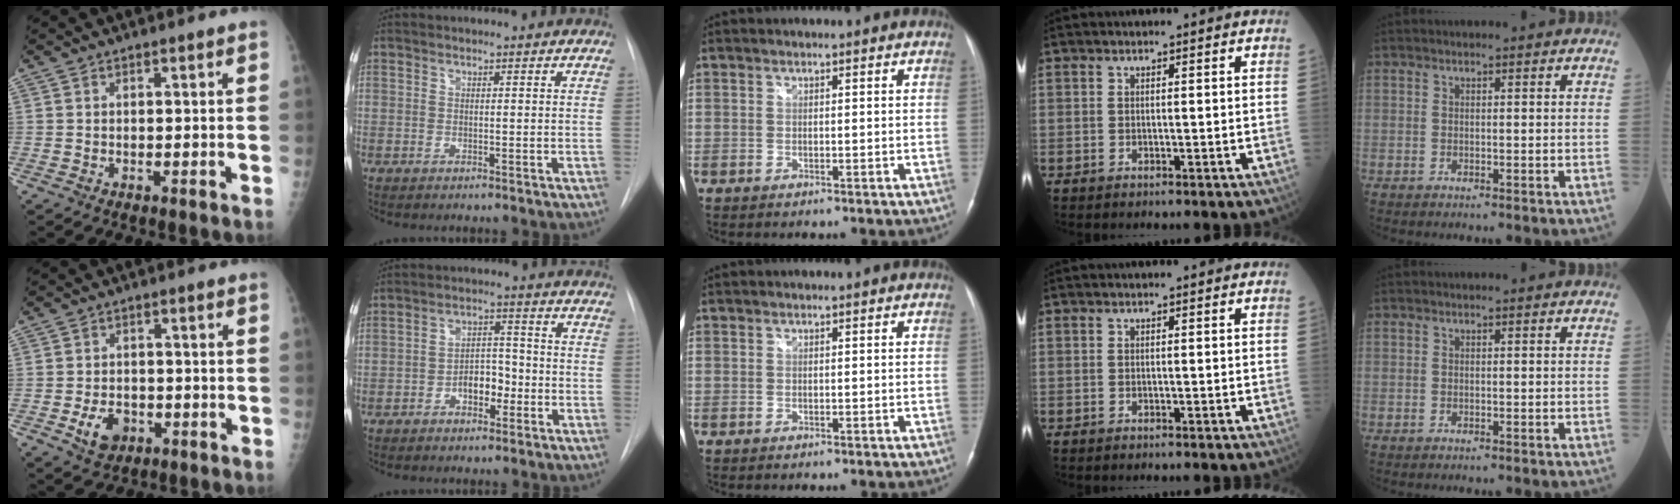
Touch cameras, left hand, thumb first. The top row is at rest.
{"thumb": {"total": 5.7, "force": [-2.3, 4.1, 3.3], "torque": [-0.045, 0.011, -0.033]}, "index": {"total": 4.9, "force": [-2.5, 2.7, 3.3], "torque": [-0.051, 0.014, -0.041]}}